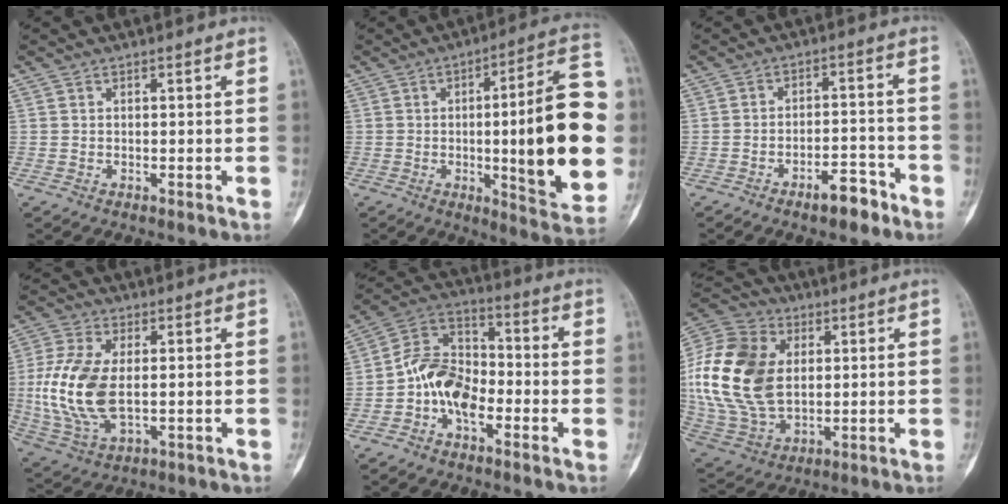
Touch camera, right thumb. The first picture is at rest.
{"total": 24.8, "force": [-1.5, 5.3, 24.2], "torque": [-0.304, 0.010, -0.021]}
{"total": 6.4, "force": [-4.4, 2.4, 3.9], "torque": [-0.054, 0.037, -0.065]}
{"total": 14.2, "force": [0.0, 7.6, 11.9], "torque": [-0.266, -0.005, 0.006]}
{"total": 11.0, "force": [-3.5, 7.0, 7.8], "torque": [-0.127, 0.042, -0.078]}
{"total": 21.7, "force": [2.8, 15.1, 15.4], "torque": [-0.310, -0.005, 0.059]}